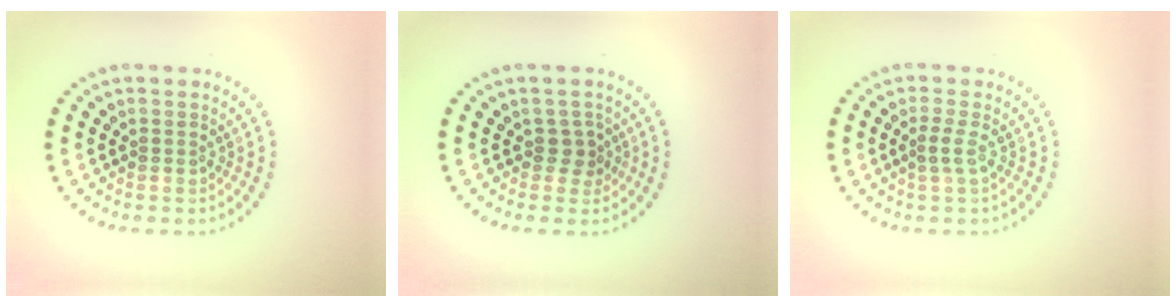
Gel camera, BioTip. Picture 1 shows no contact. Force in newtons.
{"total": 1.6, "press": 1.3, "slide": 0.9}
{"total": 1.1, "press": 0.8, "slide": 0.7}